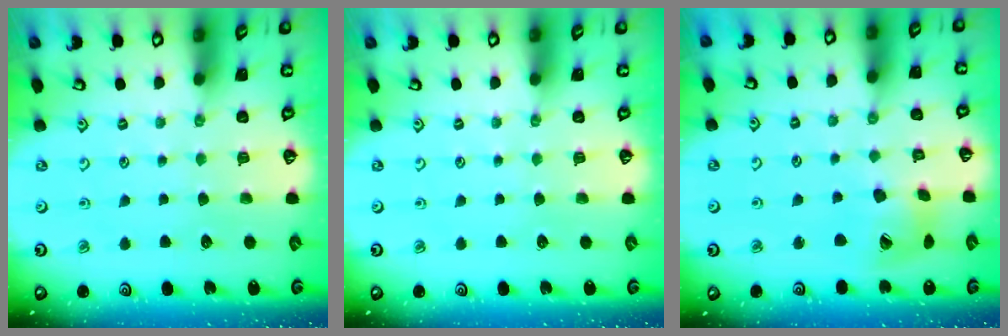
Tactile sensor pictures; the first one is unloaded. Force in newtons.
{"total": 0.0}
{"total": 13.8, "press": 13.7, "slide": 1.9}